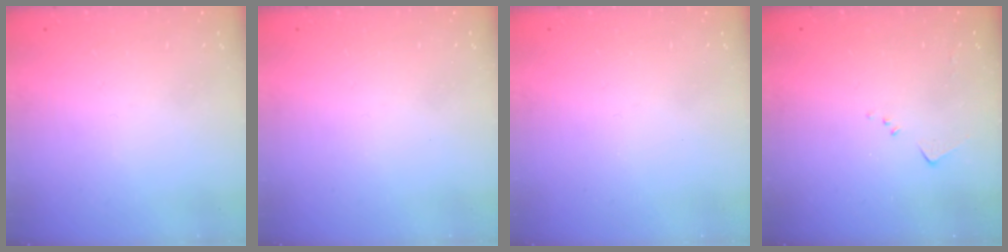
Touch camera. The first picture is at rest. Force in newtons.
{"total": 0.0}
{"total": 0.0}
{"total": 3.9, "press": 3.9, "slide": 0.5}